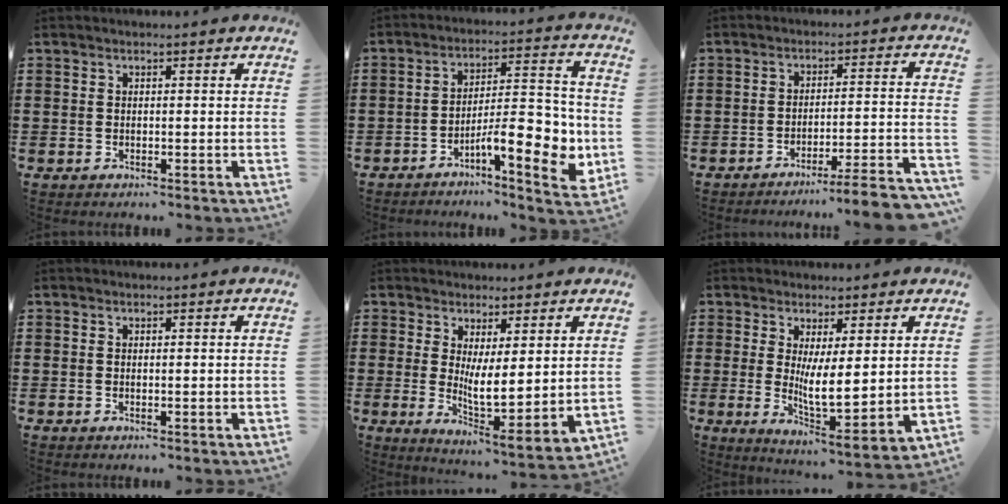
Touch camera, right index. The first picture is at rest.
{"total": 11.1, "force": [-4.5, 3.7, 9.4], "torque": [-0.118, 0.001, -0.078]}
{"total": 5.2, "force": [-4.5, -0.7, 2.4], "torque": [-0.037, -0.019, -0.090]}
{"total": 0.0}
{"total": 5.6, "force": [1.6, 1.3, 5.2], "torque": [-0.098, -0.022, 0.029]}
{"total": 6.7, "force": [1.4, 1.6, 6.3], "torque": [-0.123, -0.023, 0.024]}